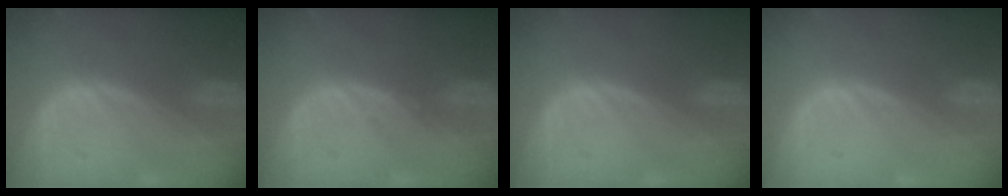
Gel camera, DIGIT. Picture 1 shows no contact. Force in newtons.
{"total": 0.8, "press": 0.8, "slide": 0.1}
{"total": 0.0}
{"total": 0.0}